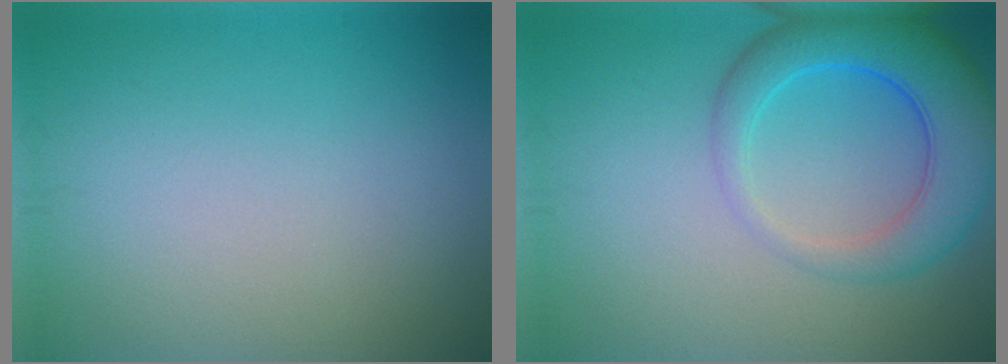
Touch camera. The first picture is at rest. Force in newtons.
{"total": 6.4, "press": 6.4, "slide": 0.4}